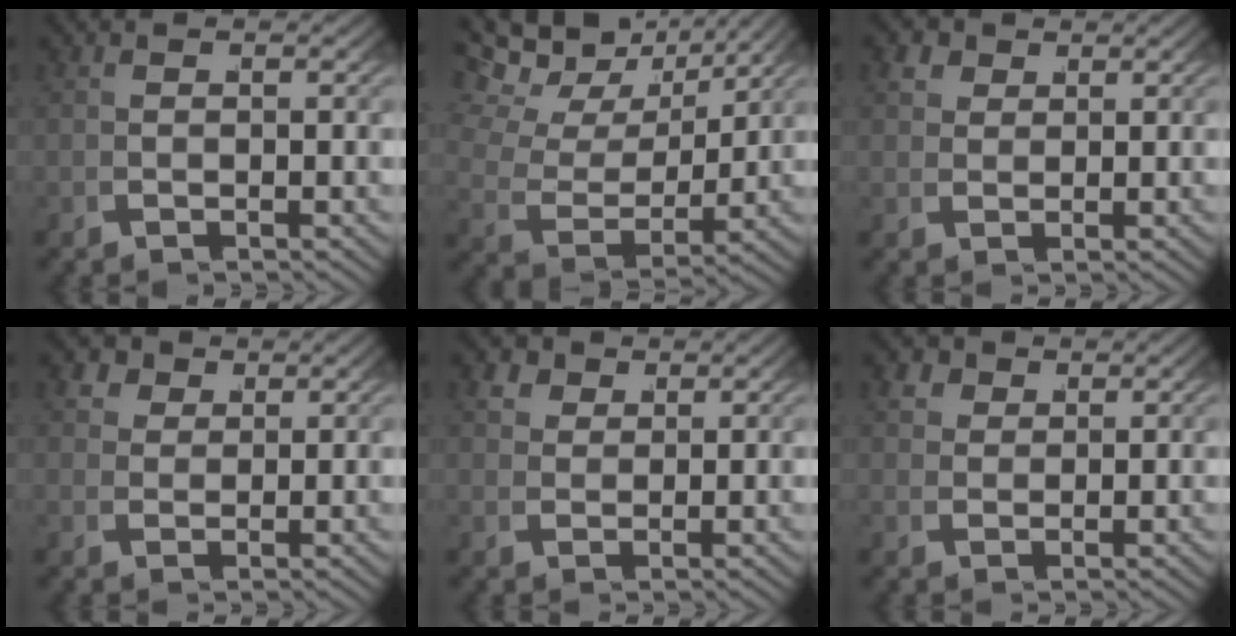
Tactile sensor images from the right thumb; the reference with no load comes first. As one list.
[{"total": 8.2, "force": [4.5, 5.1, 4.6], "torque": [-0.085, 0.007, 0.069]}, {"total": 2.9, "force": [1.7, 2.2, 0.9], "torque": [-0.030, -0.005, 0.036]}, {"total": 3.5, "force": [1.9, 2.7, 1.2], "torque": [-0.033, -0.004, 0.036]}, {"total": 3.1, "force": [1.9, 2.2, 1.0], "torque": [-0.030, -0.004, 0.041]}, {"total": 2.9, "force": [1.6, 2.2, 0.9], "torque": [-0.028, -0.004, 0.035]}]